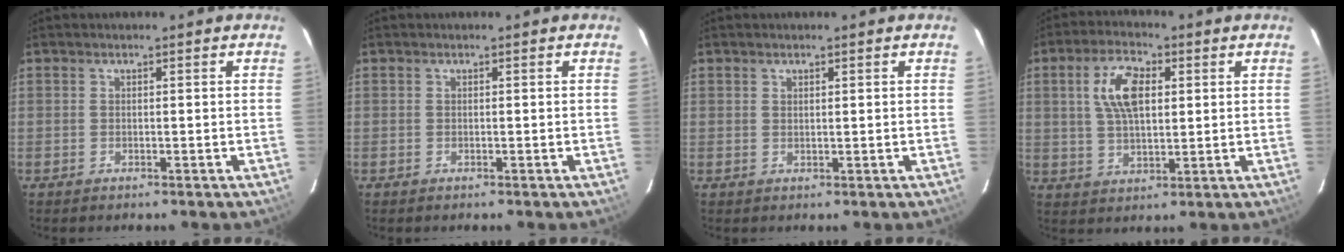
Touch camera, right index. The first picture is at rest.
{"total": 0.0}
{"total": 0.8, "force": [0.6, 0.4, 0.3], "torque": [-0.004, 0.001, 0.012]}
{"total": 9.1, "force": [2.5, 4.5, 7.6], "torque": [-0.146, 0.015, 0.049]}